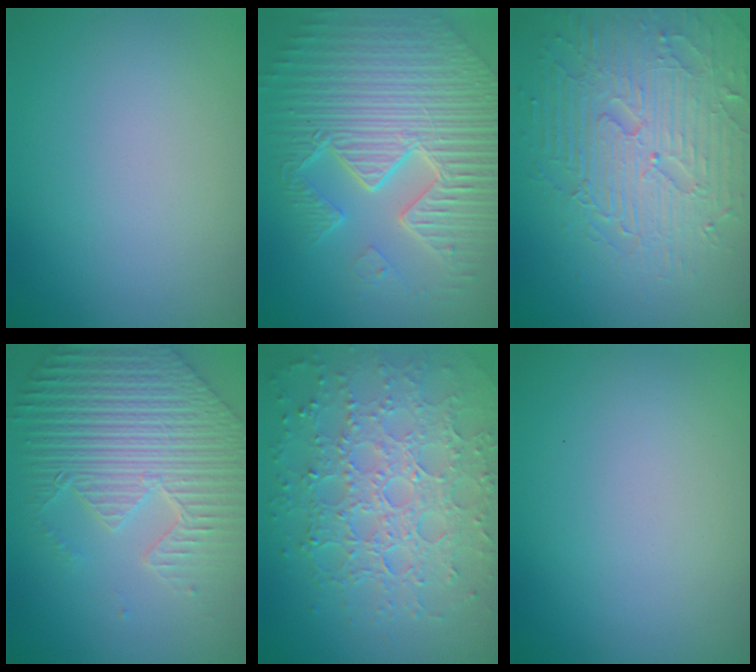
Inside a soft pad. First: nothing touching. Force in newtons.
{"total": 10.8, "press": 6.9, "slide": 8.3}
{"total": 7.3, "press": 5.8, "slide": 4.4}
{"total": 8.7, "press": 6.3, "slide": 6.0}
{"total": 7.7, "press": 5.6, "slide": 5.4}
{"total": 0.0}